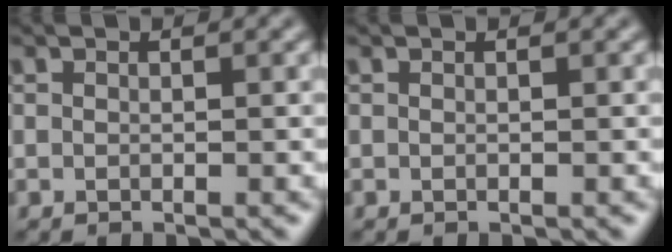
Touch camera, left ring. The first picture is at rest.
{"total": 0.0}